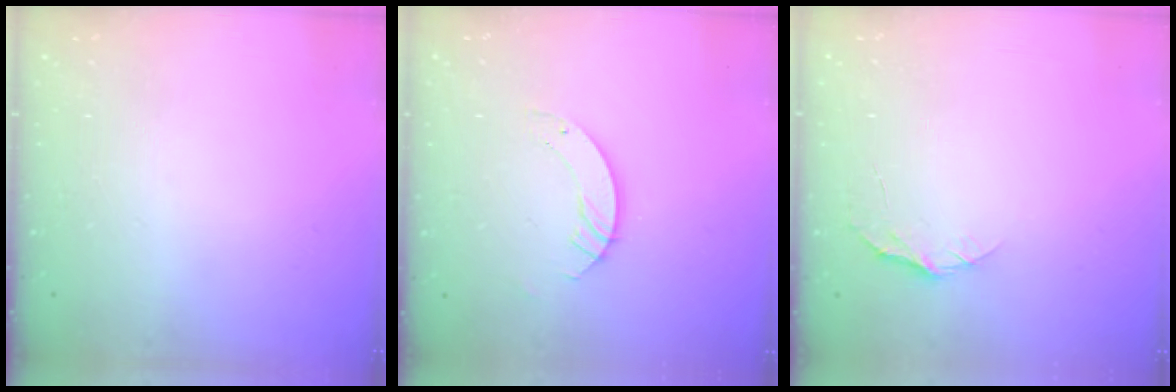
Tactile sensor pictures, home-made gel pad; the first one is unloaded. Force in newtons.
{"total": 4.4, "press": 4.4, "slide": 0.1}
{"total": 5.0, "press": 5.0, "slide": 0.6}